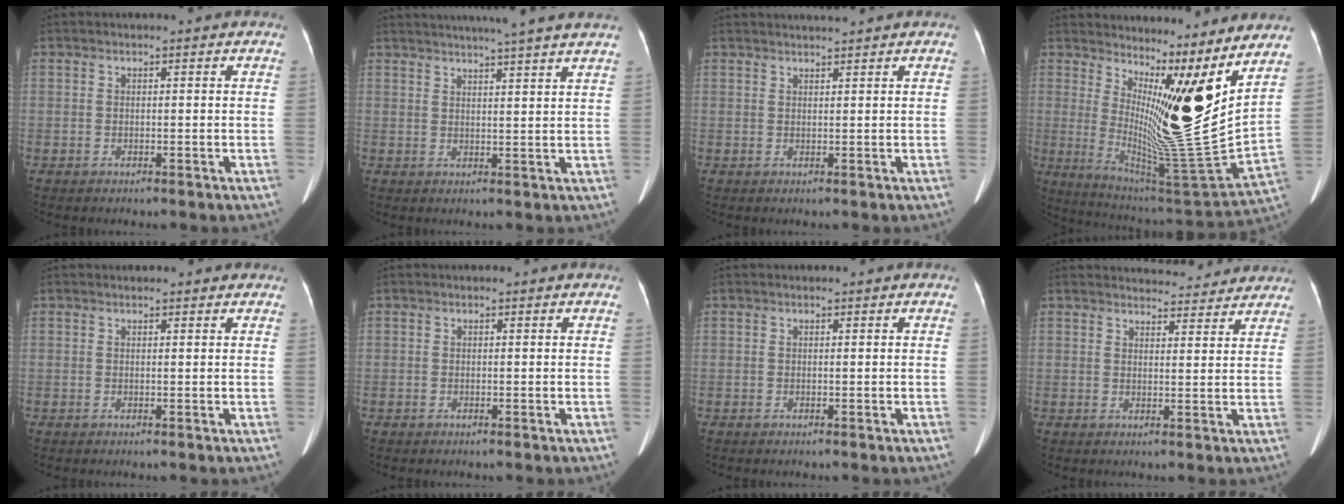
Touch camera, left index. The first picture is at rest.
{"total": 14.1, "force": [12.4, -1.0, 6.6], "torque": [-0.110, 0.005, 0.155]}
{"total": 2.5, "force": [2.4, -0.5, 0.6], "torque": [-0.004, 0.017, 0.042]}
{"total": 18.7, "force": [7.9, 0.7, 16.9], "torque": [-0.270, -0.038, 0.133]}
{"total": 2.8, "force": [2.6, 0.7, 0.9], "torque": [-0.012, 0.020, 0.027]}
{"total": 0.0}
{"total": 0.0}
{"total": 9.7, "force": [9.4, 2.1, 1.5], "torque": [-0.002, 0.008, 0.101]}